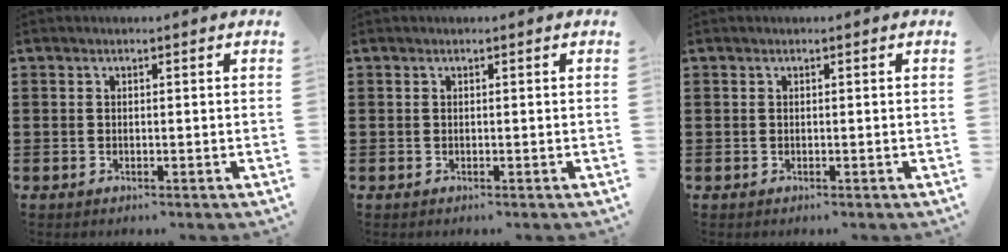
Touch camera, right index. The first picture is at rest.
{"total": 0.0}
{"total": 0.0}